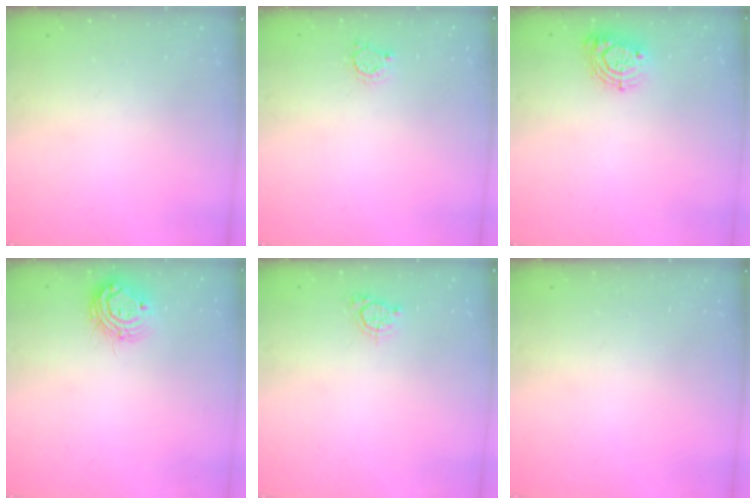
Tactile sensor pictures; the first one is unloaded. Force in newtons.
{"total": 3.5, "press": 3.4, "slide": 0.5}
{"total": 8.9, "press": 8.8, "slide": 0.7}
{"total": 10.3, "press": 10.2, "slide": 0.8}
{"total": 5.7, "press": 5.6, "slide": 0.6}
{"total": 0.0}